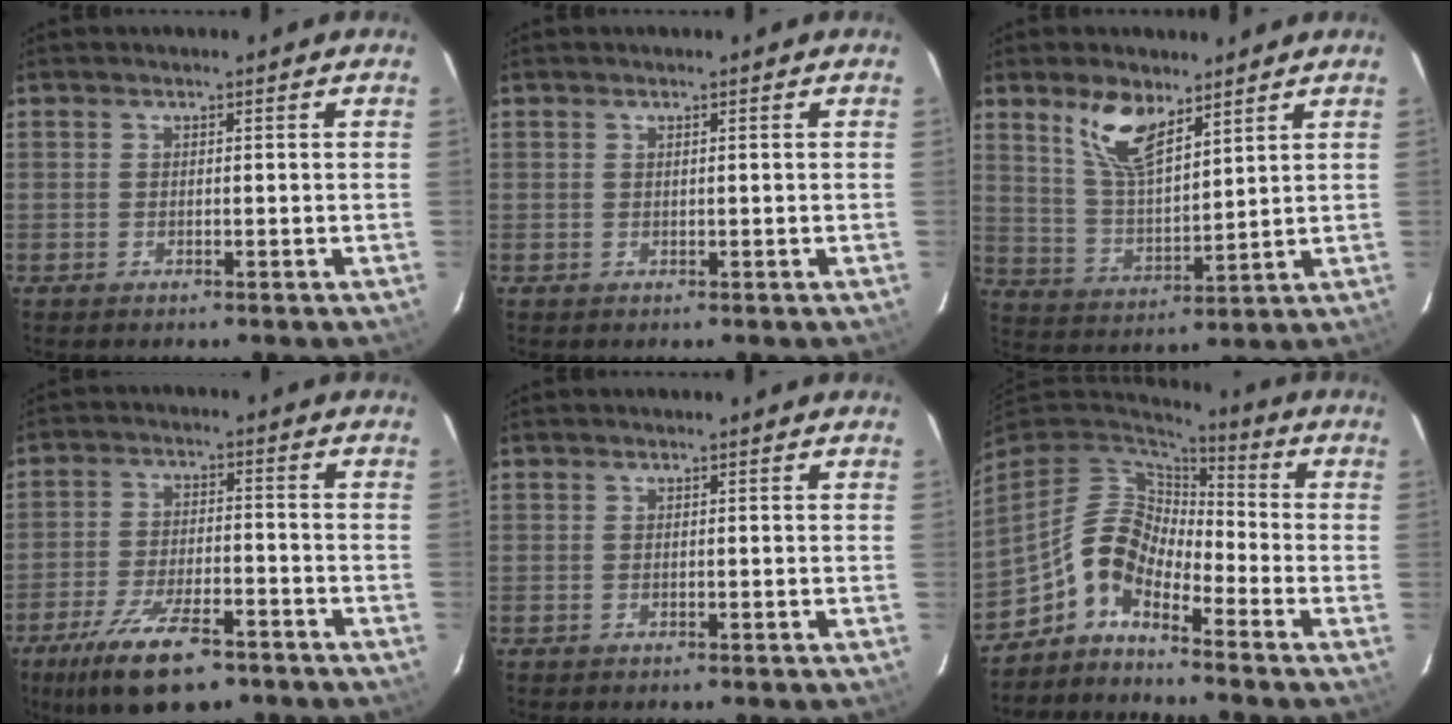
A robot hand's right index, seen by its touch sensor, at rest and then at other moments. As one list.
[{"total": 0.0}, {"total": 10.0, "force": [6.5, 4.0, 6.5], "torque": [-0.124, 0.006, 0.132]}, {"total": 14.0, "force": [-9.5, 4.9, 9.1], "torque": [-0.195, -0.025, -0.161]}, {"total": 0.0}, {"total": 8.3, "force": [-5.1, 4.0, 5.2], "torque": [-0.103, 0.023, -0.117]}]